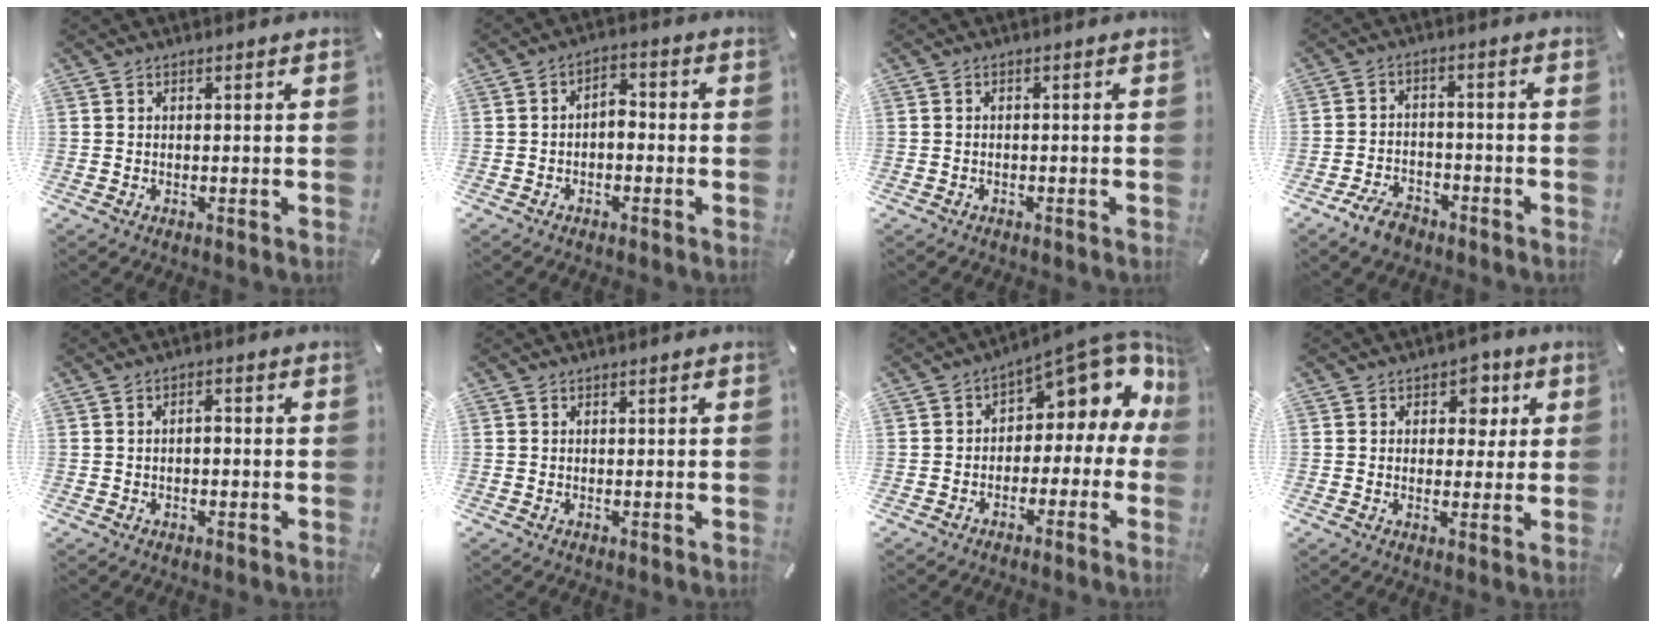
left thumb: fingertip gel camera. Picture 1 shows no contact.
{"total": 3.5, "force": [-1.8, 2.1, 2.2], "torque": [-0.041, 0.017, -0.035]}
{"total": 0.8, "force": [-0.7, 0.4, 0.1], "torque": [-0.003, 0.003, -0.016]}
{"total": 6.0, "force": [-4.5, 3.2, 2.3], "torque": [-0.049, 0.025, -0.086]}
{"total": 2.1, "force": [-0.5, 1.1, 1.7], "torque": [-0.033, 0.006, -0.012]}
{"total": 0.0}
{"total": 9.7, "force": [5.7, 5.1, 6.0], "torque": [-0.076, -0.054, 0.095]}
{"total": 6.3, "force": [1.8, 5.0, 3.3], "torque": [-0.022, -0.006, 0.022]}